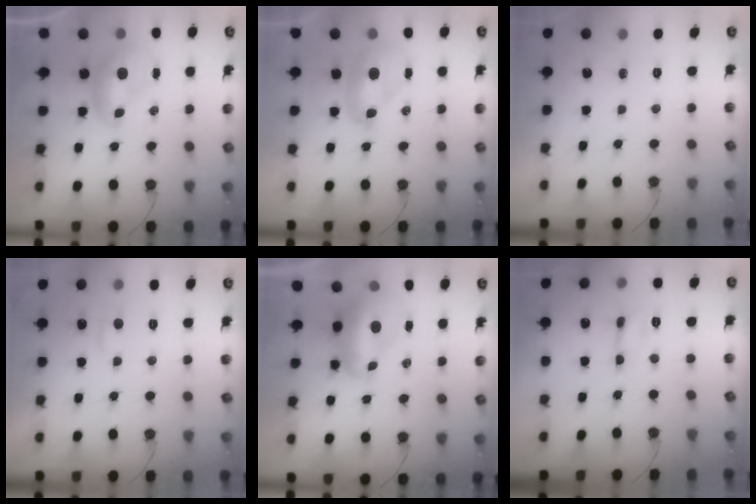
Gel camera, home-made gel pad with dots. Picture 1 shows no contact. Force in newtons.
{"total": 1.8, "press": 1.8, "slide": 0.0}
{"total": 0.0}
{"total": 2.8, "press": 2.7, "slide": 0.5}
{"total": 2.2, "press": 2.1, "slide": 0.8}
{"total": 0.5, "press": 0.5, "slide": 0.3}